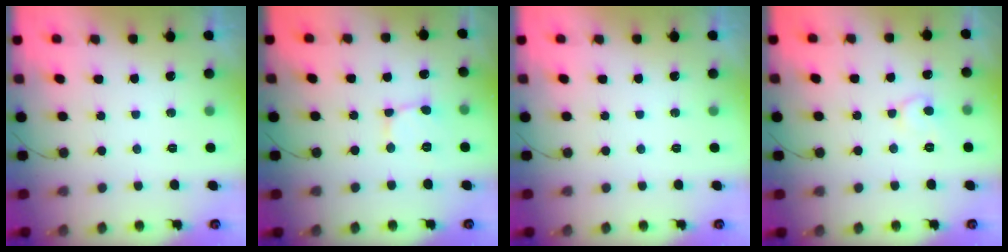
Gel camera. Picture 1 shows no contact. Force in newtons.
{"total": 2.1, "press": 2.1, "slide": 0.2}
{"total": 0.0}
{"total": 6.4, "press": 6.4, "slide": 0.3}